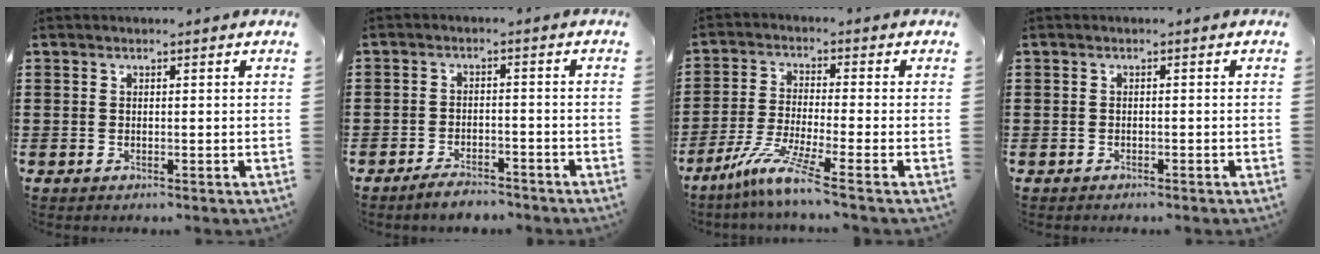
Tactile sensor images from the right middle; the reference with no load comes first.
{"total": 3.2, "force": [-3.2, 0.5, 0.4], "torque": [-0.011, 0.003, -0.063]}
{"total": 7.2, "force": [-5.1, -0.1, 5.0], "torque": [-0.108, -0.018, -0.099]}
{"total": 0.8, "force": [-0.8, 0.2, 0.0], "torque": [-0.002, 0.001, -0.018]}